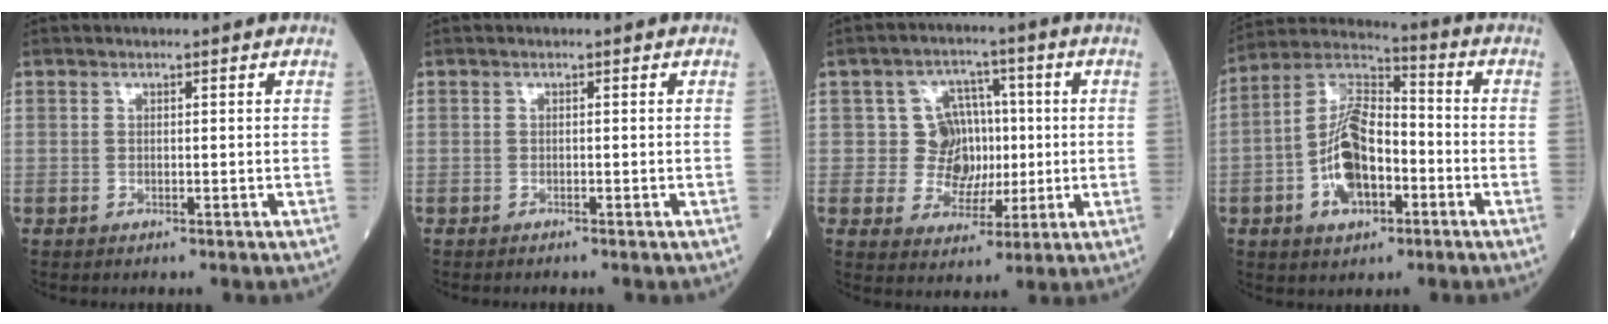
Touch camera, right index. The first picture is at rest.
{"total": 0.7, "force": [-0.6, -0.1, 0.3], "torque": [-0.003, 0.000, -0.011]}
{"total": 7.6, "force": [0.5, 7.1, 2.6], "torque": [-0.030, 0.026, 0.014]}
{"total": 12.7, "force": [-3.4, 6.2, 10.6], "torque": [-0.213, 0.020, -0.064]}